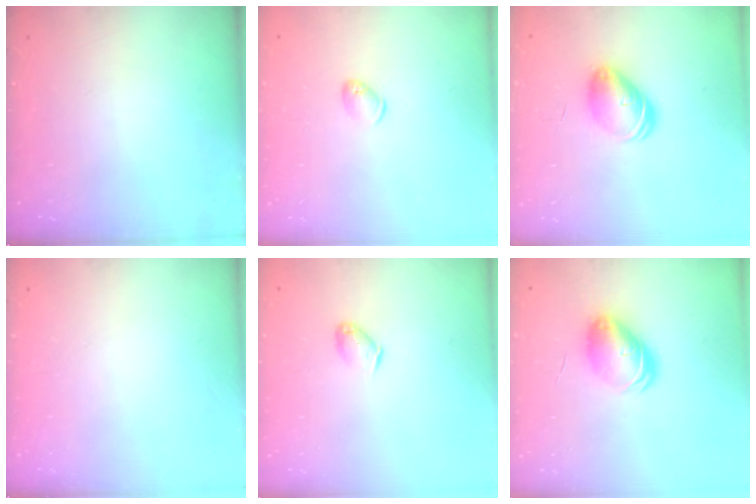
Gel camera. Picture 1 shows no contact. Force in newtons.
{"total": 4.8, "press": 4.7, "slide": 0.8}
{"total": 9.0, "press": 8.9, "slide": 1.3}
{"total": 0.0}
{"total": 4.4, "press": 4.3, "slide": 0.9}
{"total": 10.0, "press": 9.9, "slide": 1.8}